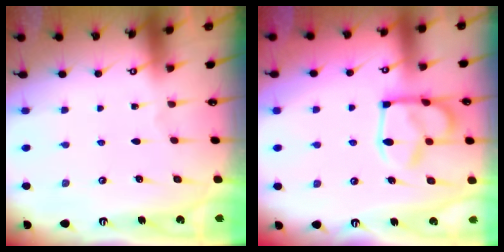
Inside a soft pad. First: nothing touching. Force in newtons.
{"total": 13.0, "press": 13.0, "slide": 1.1}